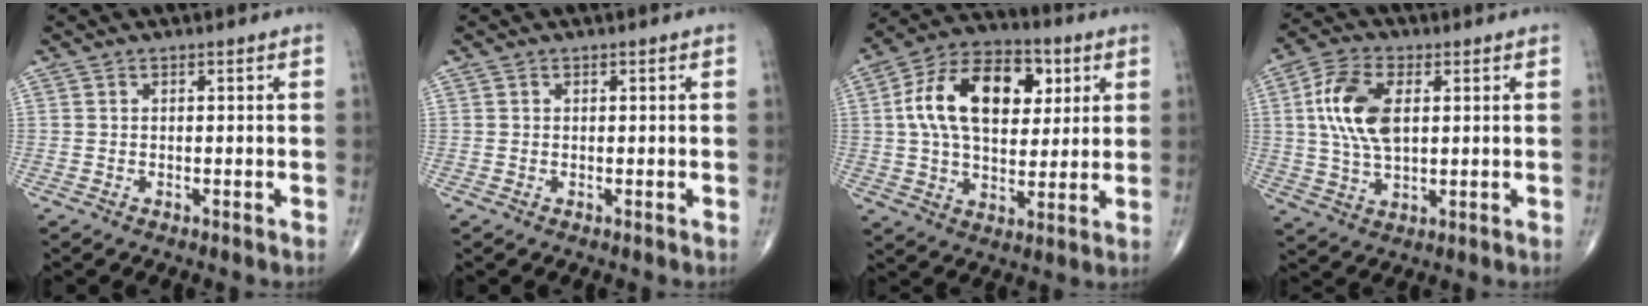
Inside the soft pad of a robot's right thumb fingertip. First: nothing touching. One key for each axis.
{"total": 0.0}
{"total": 19.4, "fx": 4.8, "fy": 11.8, "fz": 14.6, "tx": -0.221, "ty": 0.009, "tz": 0.074}
{"total": 11.8, "fx": 2.2, "fy": 6.4, "fz": 9.7, "tx": -0.195, "ty": 0.003, "tz": 0.041}